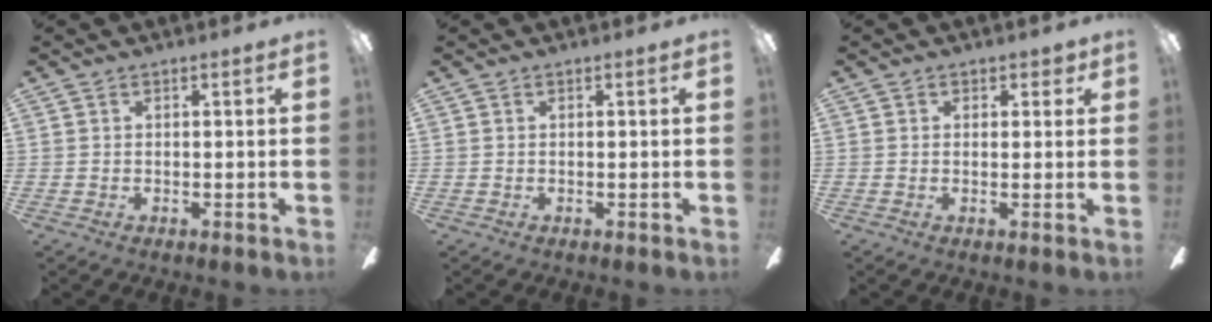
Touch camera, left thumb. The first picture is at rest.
{"total": 0.0}
{"total": 1.6, "force": [0.9, 1.1, 0.8], "torque": [0.000, -0.001, 0.012]}